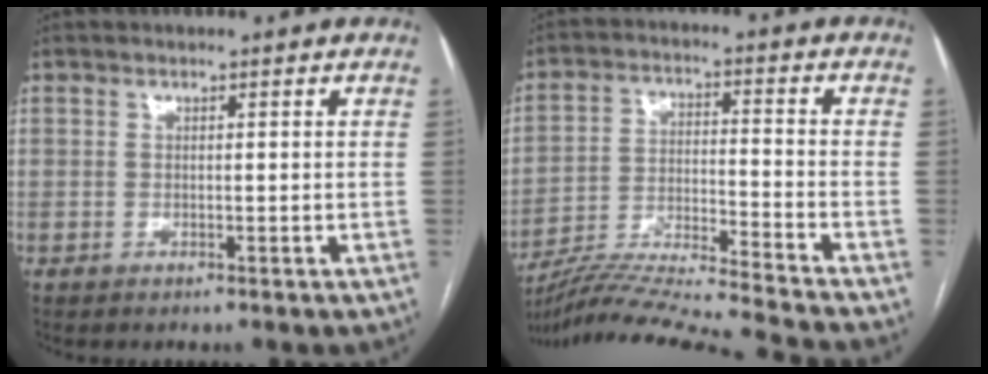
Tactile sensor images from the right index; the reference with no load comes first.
{"total": 19.3, "force": [-17.7, -2.7, 7.2], "torque": [-0.135, -0.027, -0.292]}